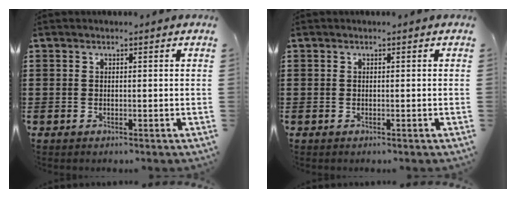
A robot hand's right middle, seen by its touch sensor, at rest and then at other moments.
{"total": 0.0}